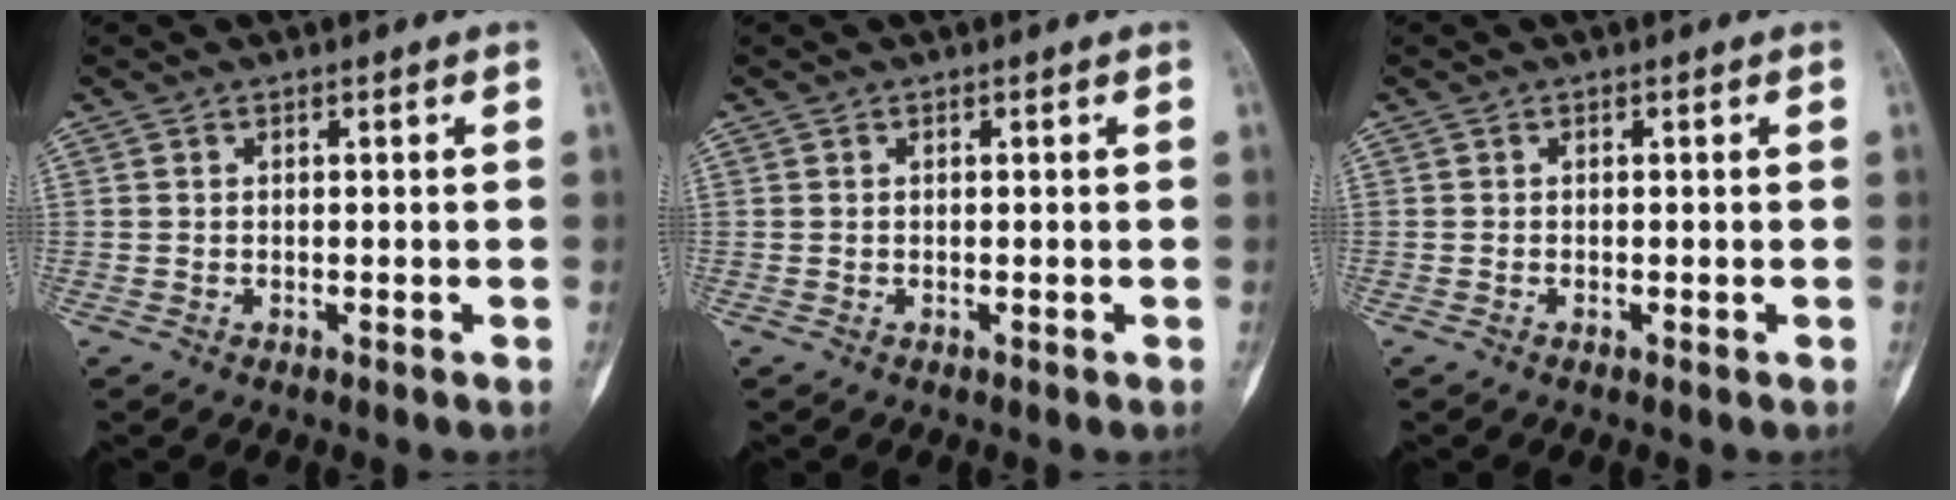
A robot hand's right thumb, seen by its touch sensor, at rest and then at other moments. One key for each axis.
{"total": 0.0}
{"total": 0.0}